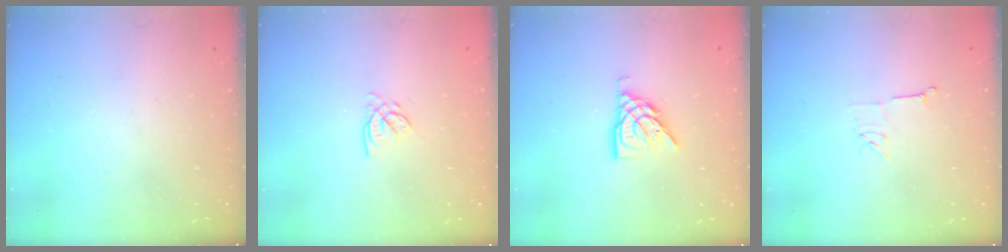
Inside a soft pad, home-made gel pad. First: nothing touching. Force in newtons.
{"total": 2.8, "press": 2.8, "slide": 0.1}
{"total": 9.3, "press": 9.2, "slide": 1.2}
{"total": 6.0, "press": 6.0, "slide": 0.5}